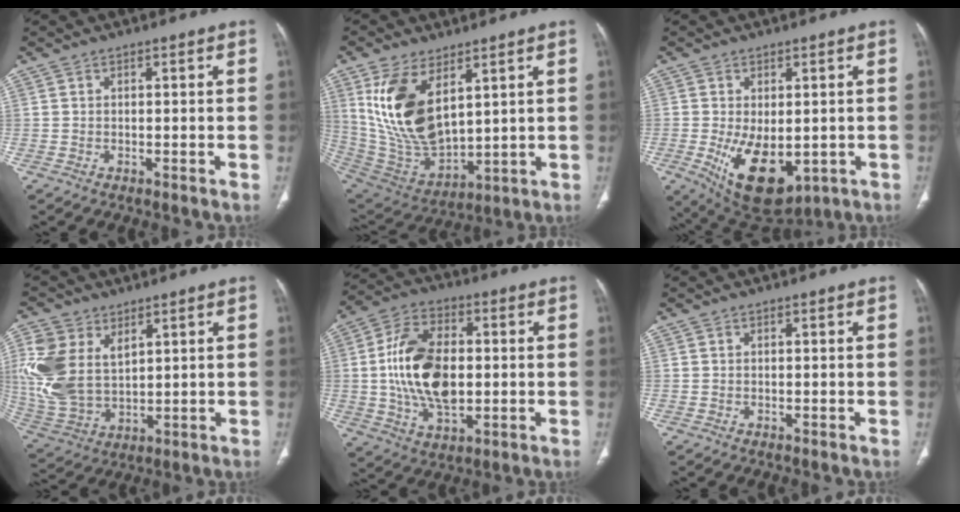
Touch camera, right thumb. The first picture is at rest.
{"total": 17.6, "force": [6.6, 9.1, 13.5], "torque": [-0.247, -0.030, 0.150]}
{"total": 12.6, "force": [-2.8, 6.9, 10.2], "torque": [-0.158, -0.017, -0.019]}
{"total": 14.6, "force": [4.9, 9.6, 9.8], "torque": [-0.214, -0.018, 0.112]}
{"total": 16.9, "force": [0.2, 10.0, 13.6], "torque": [-0.243, 0.010, 0.006]}
{"total": 0.0}